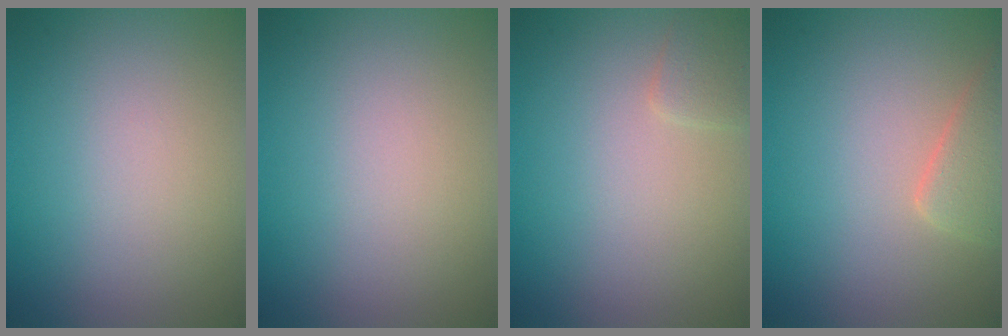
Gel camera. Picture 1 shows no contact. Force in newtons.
{"total": 0.0}
{"total": 1.3, "press": 1.3, "slide": 0.1}
{"total": 2.6, "press": 2.6, "slide": 0.3}